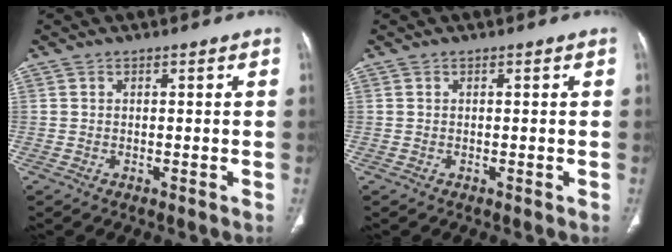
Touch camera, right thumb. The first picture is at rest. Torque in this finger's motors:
{"motor_torque": [0.70, 1.05, -0.01, -0.01, 0.03]}